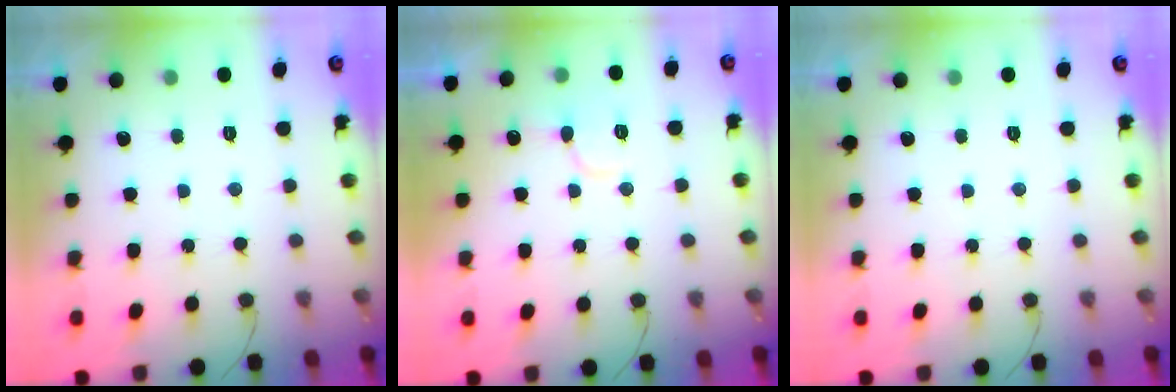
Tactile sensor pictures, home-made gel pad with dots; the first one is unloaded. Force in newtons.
{"total": 8.3, "press": 8.2, "slide": 1.2}
{"total": 0.0}